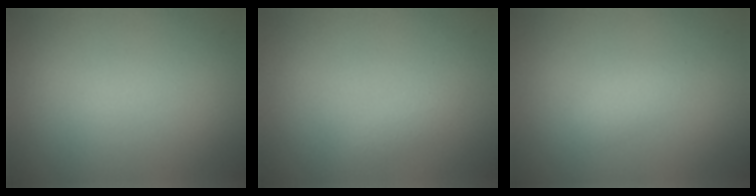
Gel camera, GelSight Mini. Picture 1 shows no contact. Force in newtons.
{"total": 0.7, "press": 0.7, "slide": 0.1}
{"total": 1.0, "press": 1.0, "slide": 0.1}